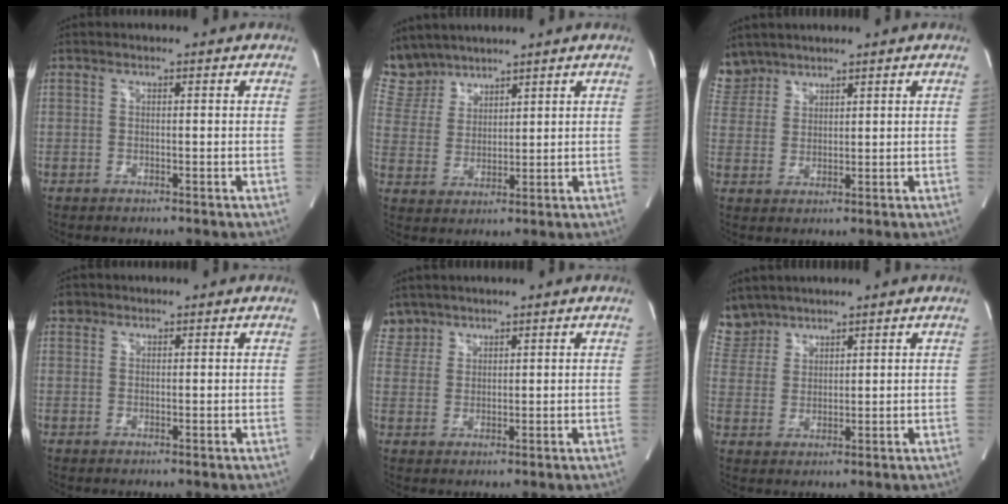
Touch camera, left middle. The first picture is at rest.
{"total": 7.2, "force": [6.7, 2.6, 0.1], "torque": [-0.011, 0.011, 0.149]}
{"total": 5.9, "force": [5.2, 2.8, -0.2], "torque": [0.001, 0.011, 0.113]}
{"total": 1.3, "force": [0.8, 1.0, 0.1], "torque": [0.004, 0.010, 0.011]}
{"total": 3.6, "force": [3.1, 1.8, -0.5], "torque": [0.017, 0.009, 0.063]}
{"total": 6.1, "force": [5.6, 2.5, -0.2], "torque": [-0.001, 0.012, 0.125]}